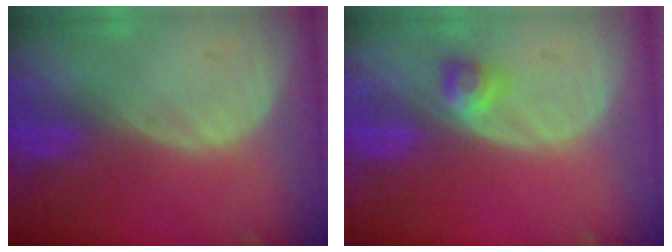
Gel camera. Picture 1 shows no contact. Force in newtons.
{"total": 2.4, "press": 2.1, "slide": 1.2}